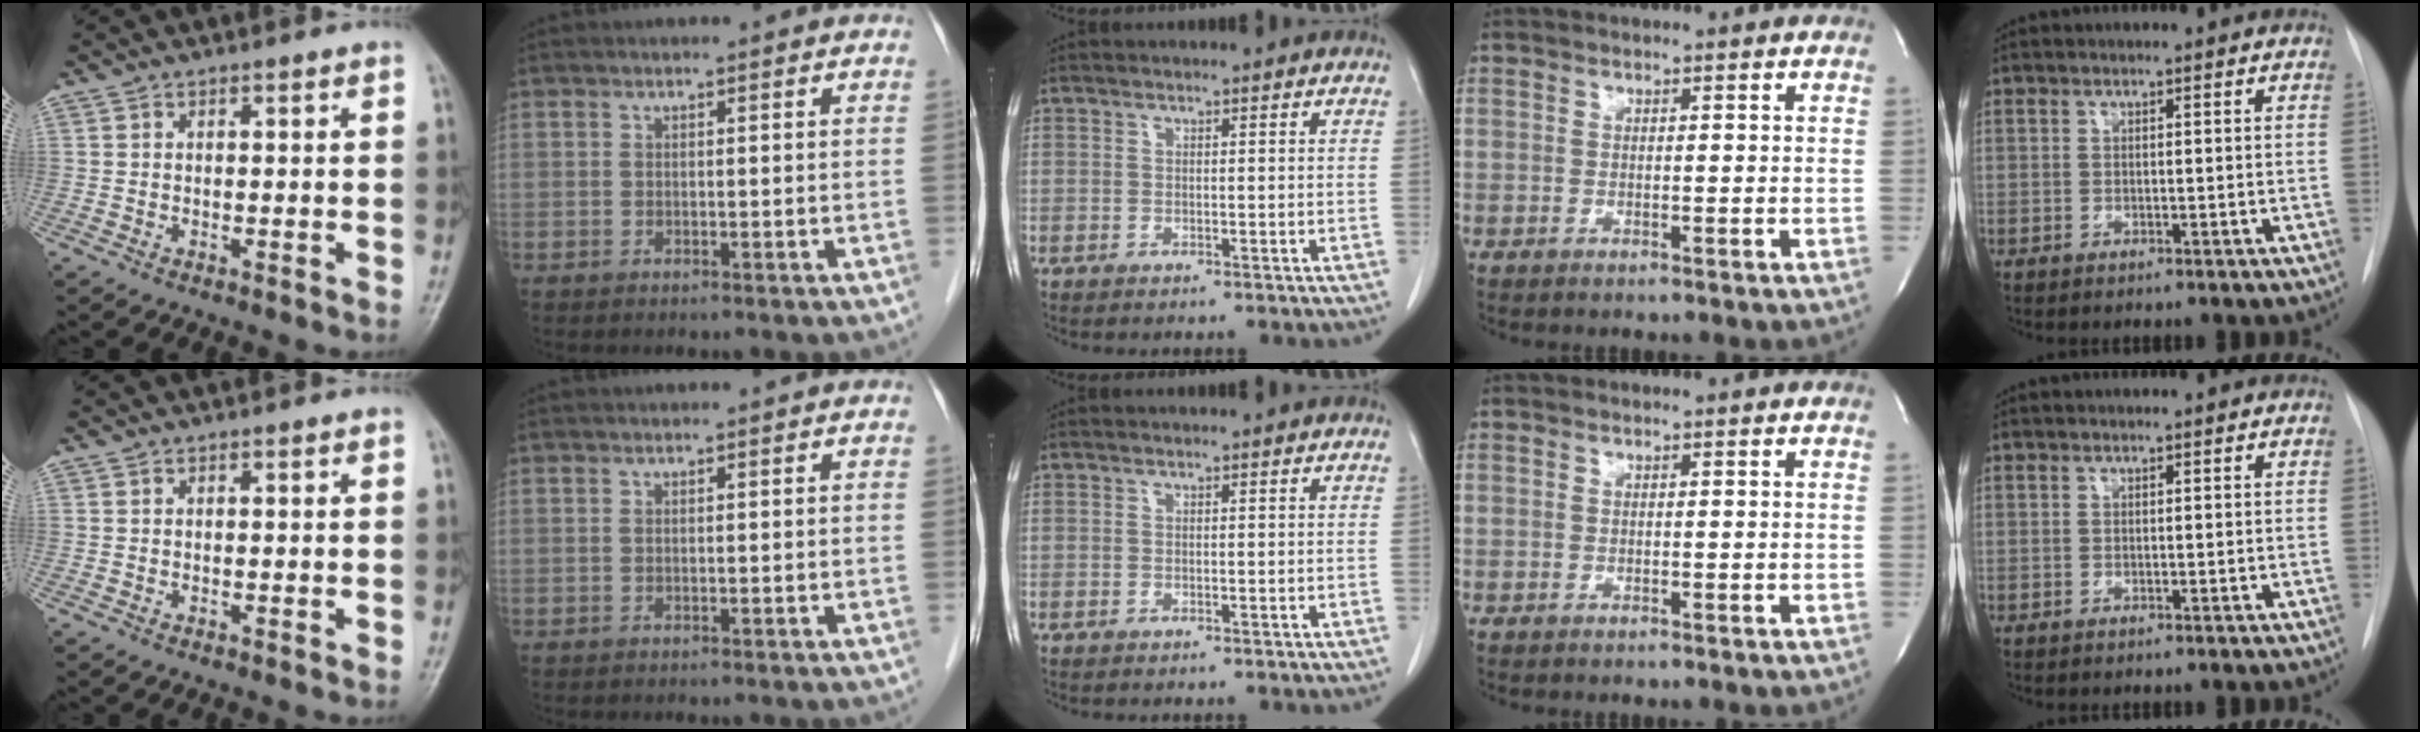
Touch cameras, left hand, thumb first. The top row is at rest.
{}